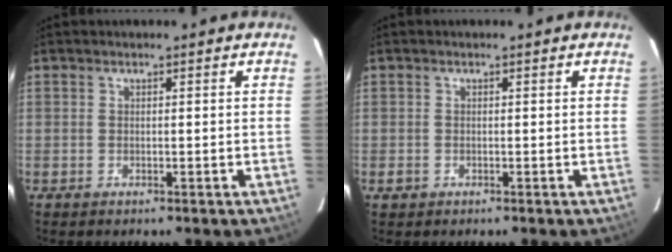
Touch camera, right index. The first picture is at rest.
{"total": 0.9, "force": [-0.3, 0.9, 0.1], "torque": [-0.002, 0.004, -0.004]}